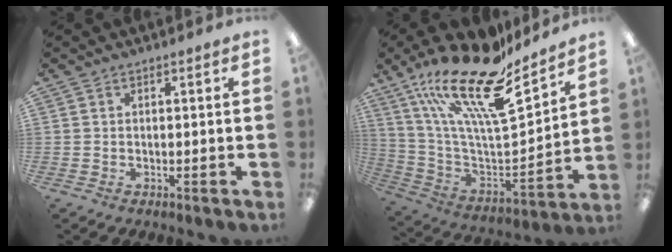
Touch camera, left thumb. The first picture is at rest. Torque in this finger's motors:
{"motor_torque": [0.53, 0.63, 1.73, -1.05, 0.21]}